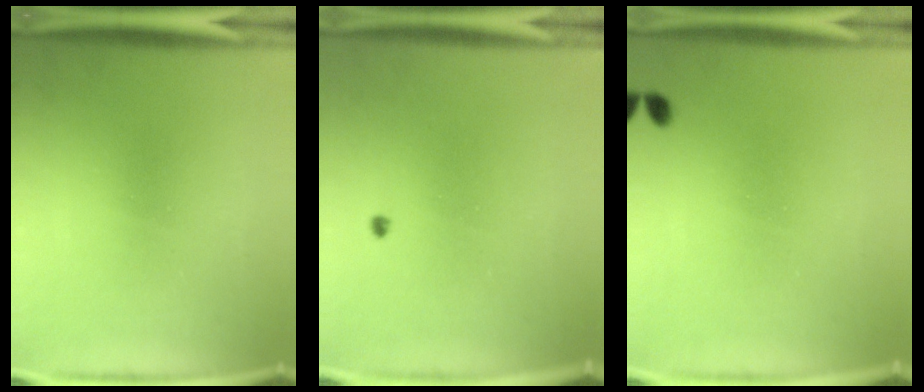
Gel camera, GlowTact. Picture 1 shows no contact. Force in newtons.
{"total": 0.7}
{"total": 1.1}